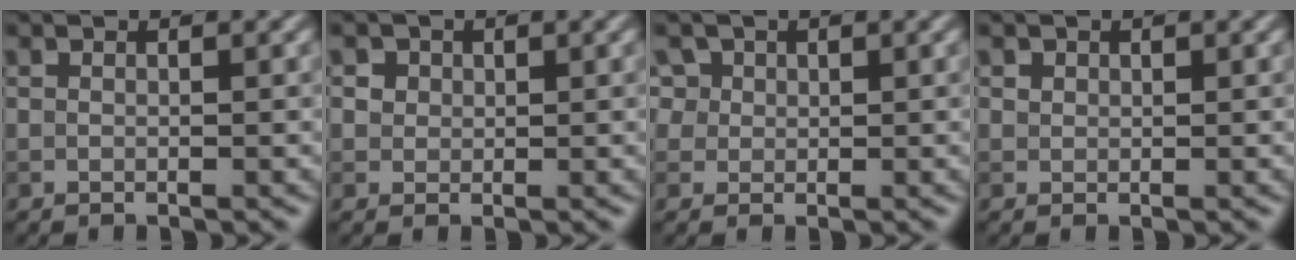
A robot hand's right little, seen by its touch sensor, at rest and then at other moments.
{"total": 3.0, "force": [1.5, 2.3, 1.2], "torque": [-0.023, 0.005, 0.020]}
{"total": 4.5, "force": [2.2, 3.4, 1.8], "torque": [-0.039, 0.010, 0.029]}
{"total": 0.8, "force": [0.5, 0.6, 0.1], "torque": [0.001, -0.003, 0.008]}